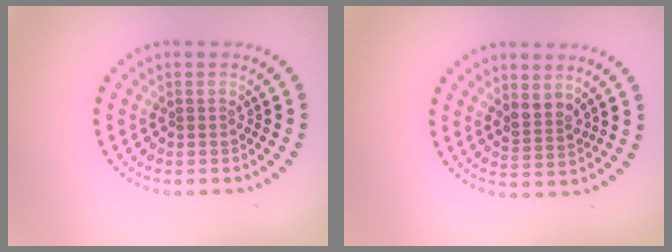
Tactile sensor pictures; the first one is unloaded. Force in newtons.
{"total": 2.0, "press": 1.7, "slide": 1.1}